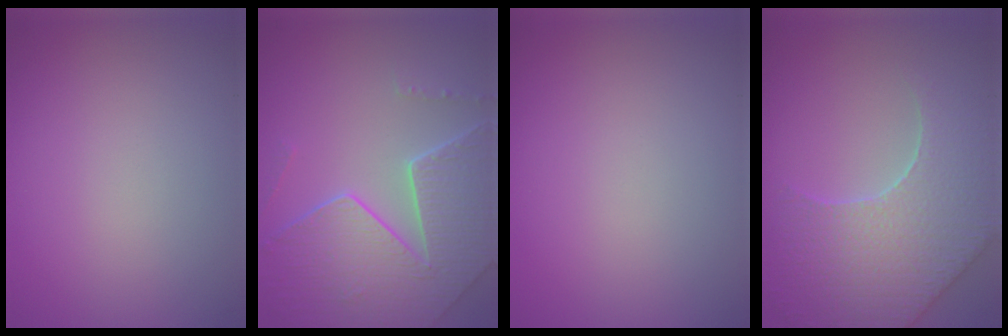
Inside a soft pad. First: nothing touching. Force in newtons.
{"total": 8.3, "press": 5.8, "slide": 5.9}
{"total": 0.0}
{"total": 7.8, "press": 6.2, "slide": 4.8}